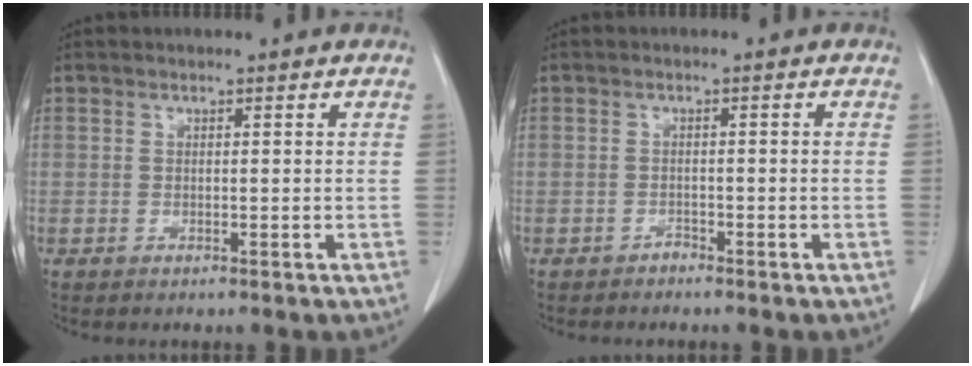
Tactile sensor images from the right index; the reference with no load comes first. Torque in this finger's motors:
{"motor_torque": [-0.09, -0.02, -0.05, -0.03]}